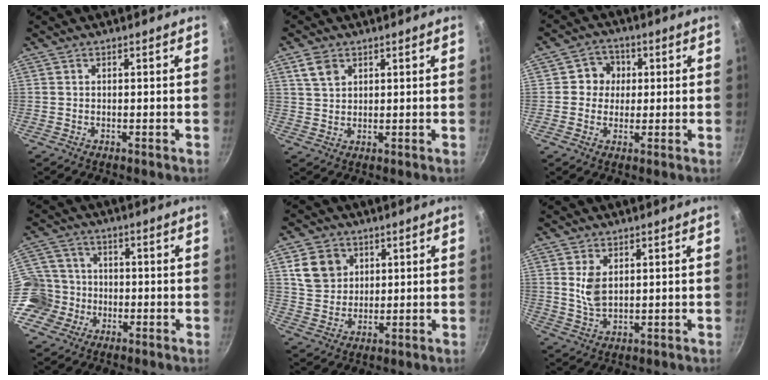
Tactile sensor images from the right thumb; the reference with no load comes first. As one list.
[{"total": 4.1, "force": [2.1, 2.8, 2.1], "torque": [-0.027, -0.001, 0.043]}, {"total": 5.4, "force": [0.7, 5.1, 1.5], "torque": [0.016, 0.007, 0.002]}, {"total": 9.6, "force": [-3.3, 8.7, 2.4], "torque": [-0.018, 0.037, -0.072]}, {"total": 8.3, "force": [2.9, 7.1, 3.2], "torque": [-0.028, -0.004, 0.058]}, {"total": 5.1, "force": [1.4, 3.0, 3.8], "torque": [-0.070, -0.014, 0.034]}]